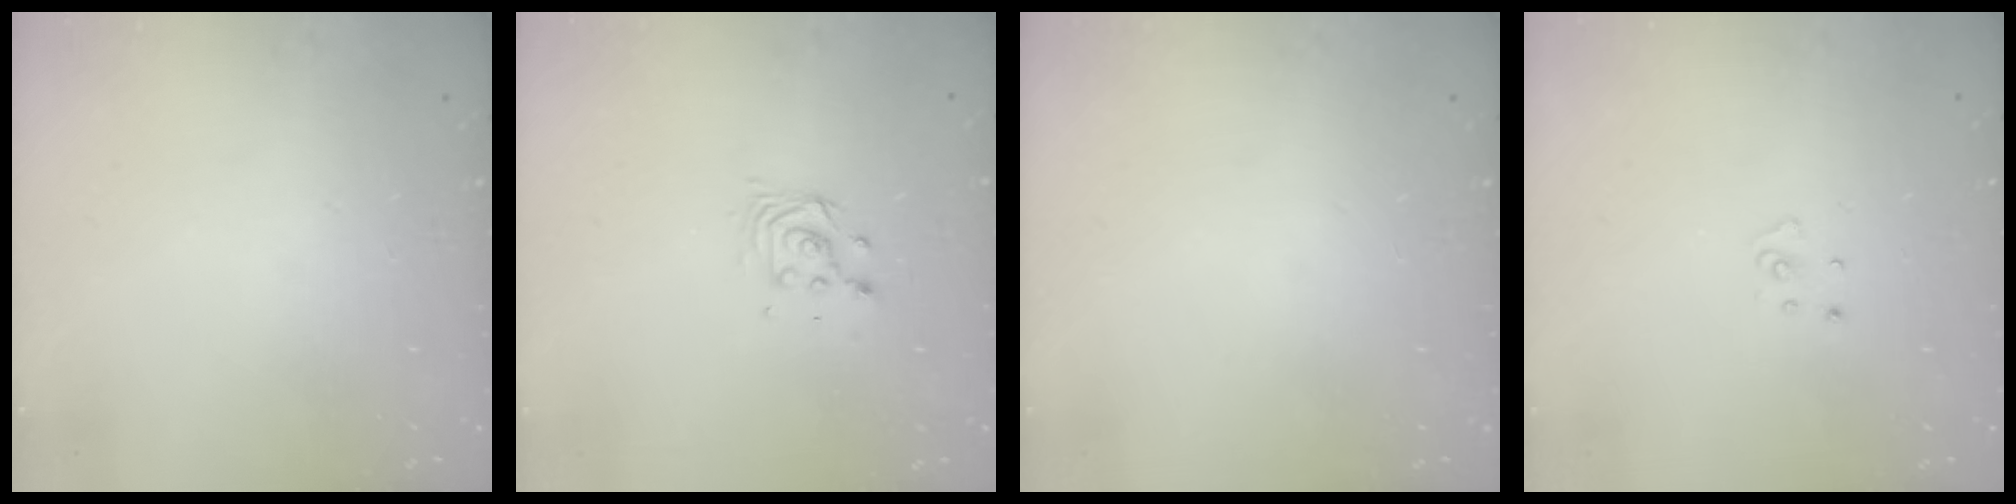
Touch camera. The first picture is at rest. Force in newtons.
{"total": 4.0, "press": 4.0, "slide": 0.1}
{"total": 0.0}
{"total": 3.1, "press": 3.1, "slide": 0.2}